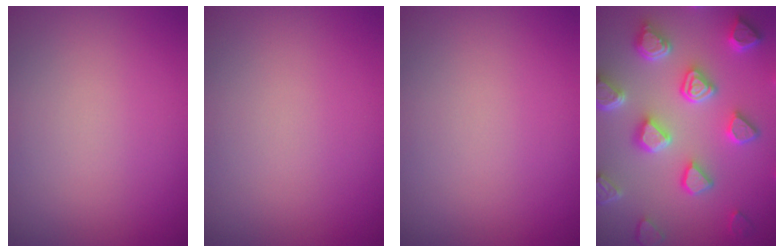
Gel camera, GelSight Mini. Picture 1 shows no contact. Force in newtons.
{"total": 0.0}
{"total": 0.0}
{"total": 7.1, "press": 5.7, "slide": 4.2}